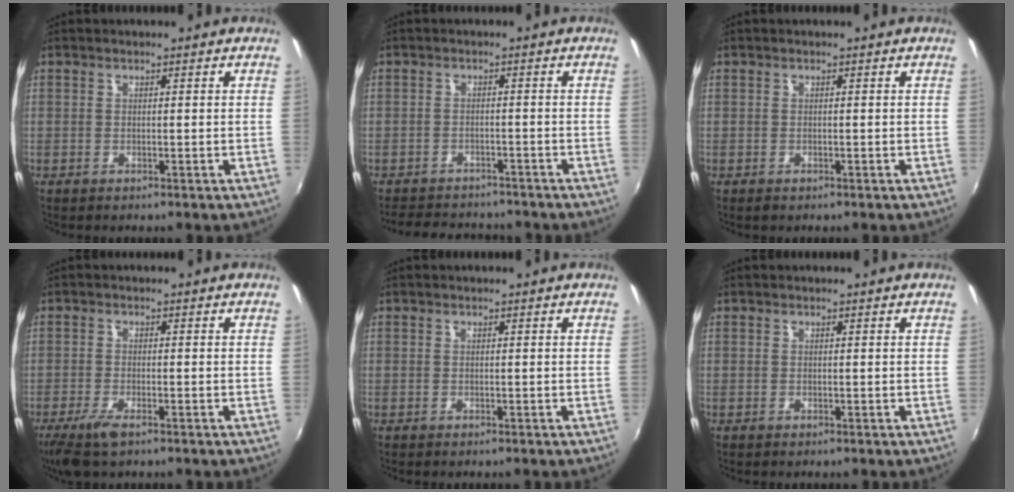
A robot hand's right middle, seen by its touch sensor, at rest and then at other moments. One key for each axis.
{"total": 8.3, "fx": -7.2, "fy": 3.6, "fz": 2.0, "tx": -0.055, "ty": 0.017, "tz": -0.104}
{"total": 0.5, "fx": -0.4, "fy": 0.4, "fz": 0.1, "tx": -0.003, "ty": -0.002, "tz": -0.008}
{"total": 5.4, "fx": -3.7, "fy": 1.3, "fz": 3.8, "tx": -0.093, "ty": -0.018, "tz": -0.070}
{"total": 0.0}
{"total": 0.0}